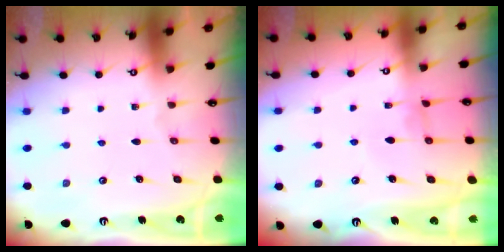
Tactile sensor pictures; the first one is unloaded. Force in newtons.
{"total": 0.6, "press": 0.6, "slide": 0.3}